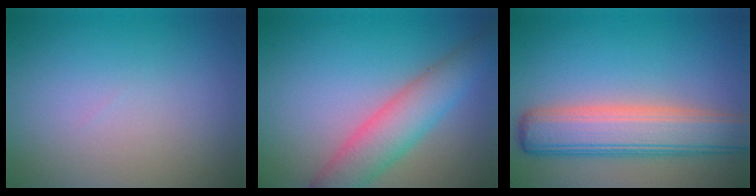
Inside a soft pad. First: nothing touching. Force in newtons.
{"total": 5.4, "press": 5.4, "slide": 0.1}
{"total": 7.0, "press": 7.0, "slide": 0.6}